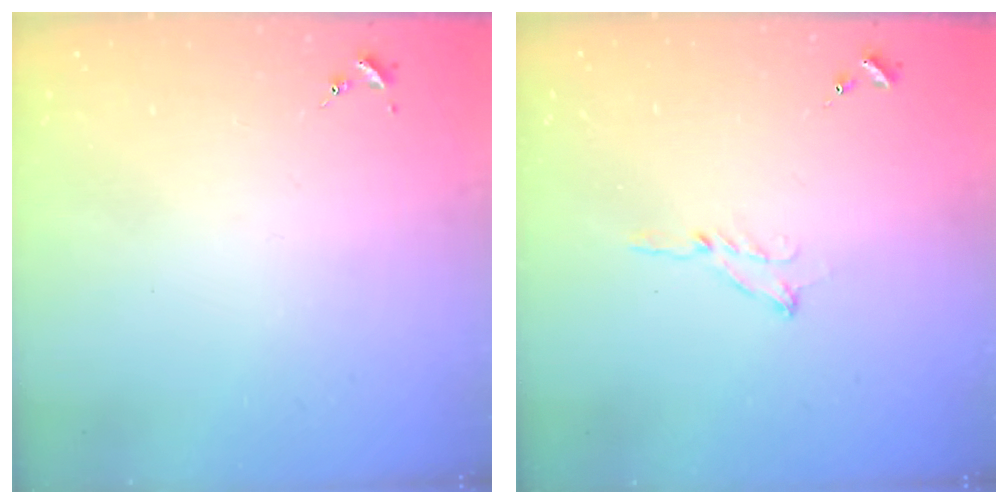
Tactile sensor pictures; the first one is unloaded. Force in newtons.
{"total": 6.0, "press": 6.0, "slide": 0.7}